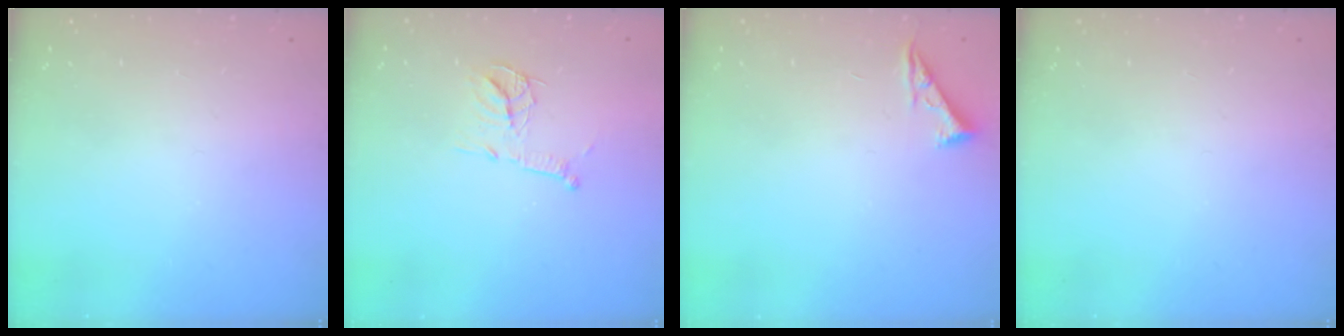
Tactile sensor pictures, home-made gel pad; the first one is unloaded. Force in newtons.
{"total": 11.7, "press": 11.7, "slide": 0.7}
{"total": 4.3, "press": 4.3, "slide": 0.6}
{"total": 0.0}